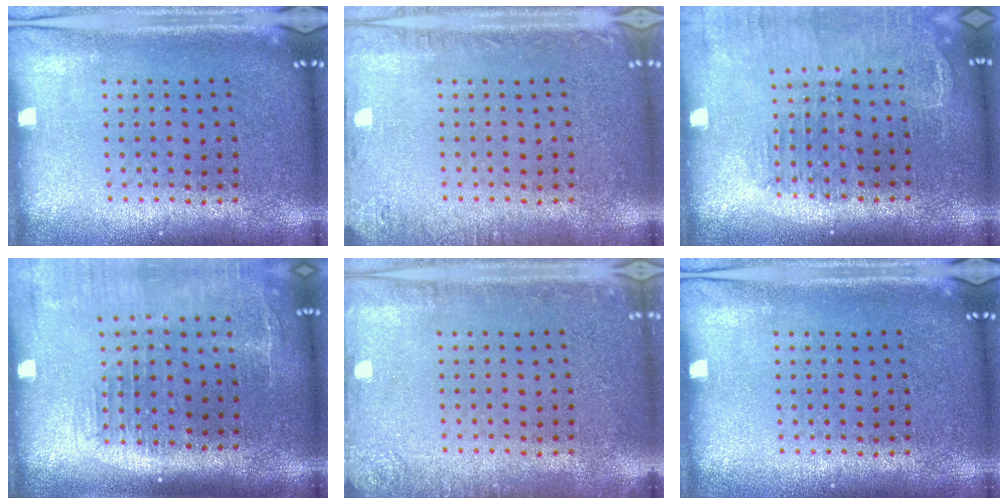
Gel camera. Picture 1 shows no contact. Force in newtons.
{"total": 1.5, "press": 1.5, "slide": 0.2}
{"total": 1.4, "press": 1.4, "slide": 0.1}
{"total": 2.1, "press": 1.7, "slide": 1.1}
{"total": 1.7, "press": 1.7, "slide": 0.3}
{"total": 0.0}